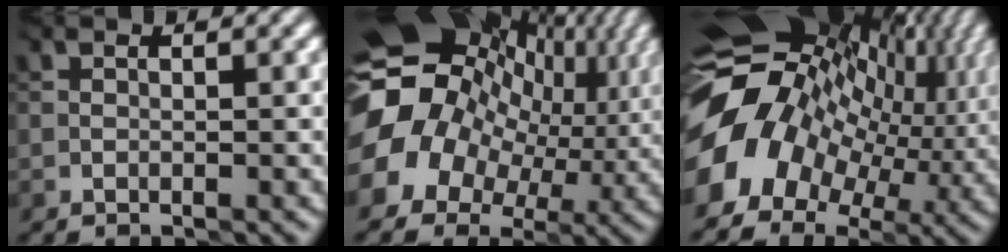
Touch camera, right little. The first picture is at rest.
{"total": 15.9, "force": [1.4, 13.5, 8.2], "torque": [-0.155, -0.020, 0.024]}
{"total": 13.1, "force": [0.0, 10.1, 8.3], "torque": [-0.174, 0.000, 0.006]}